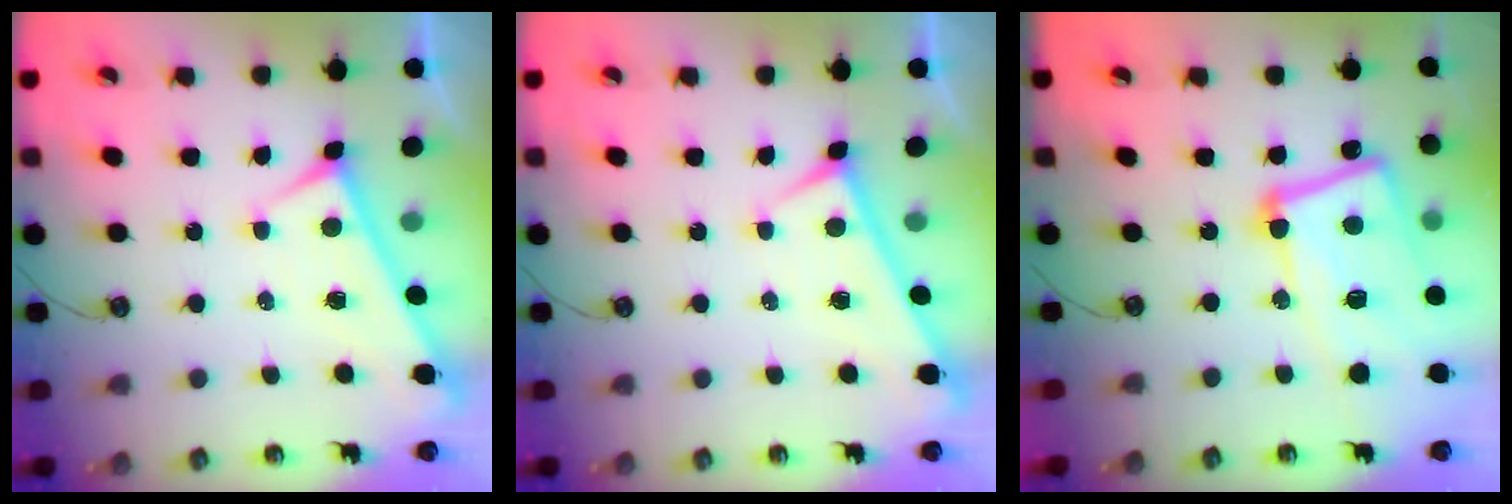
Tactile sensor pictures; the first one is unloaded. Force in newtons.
{"total": 0.0}
{"total": 20.6, "press": 20.4, "slide": 2.6}